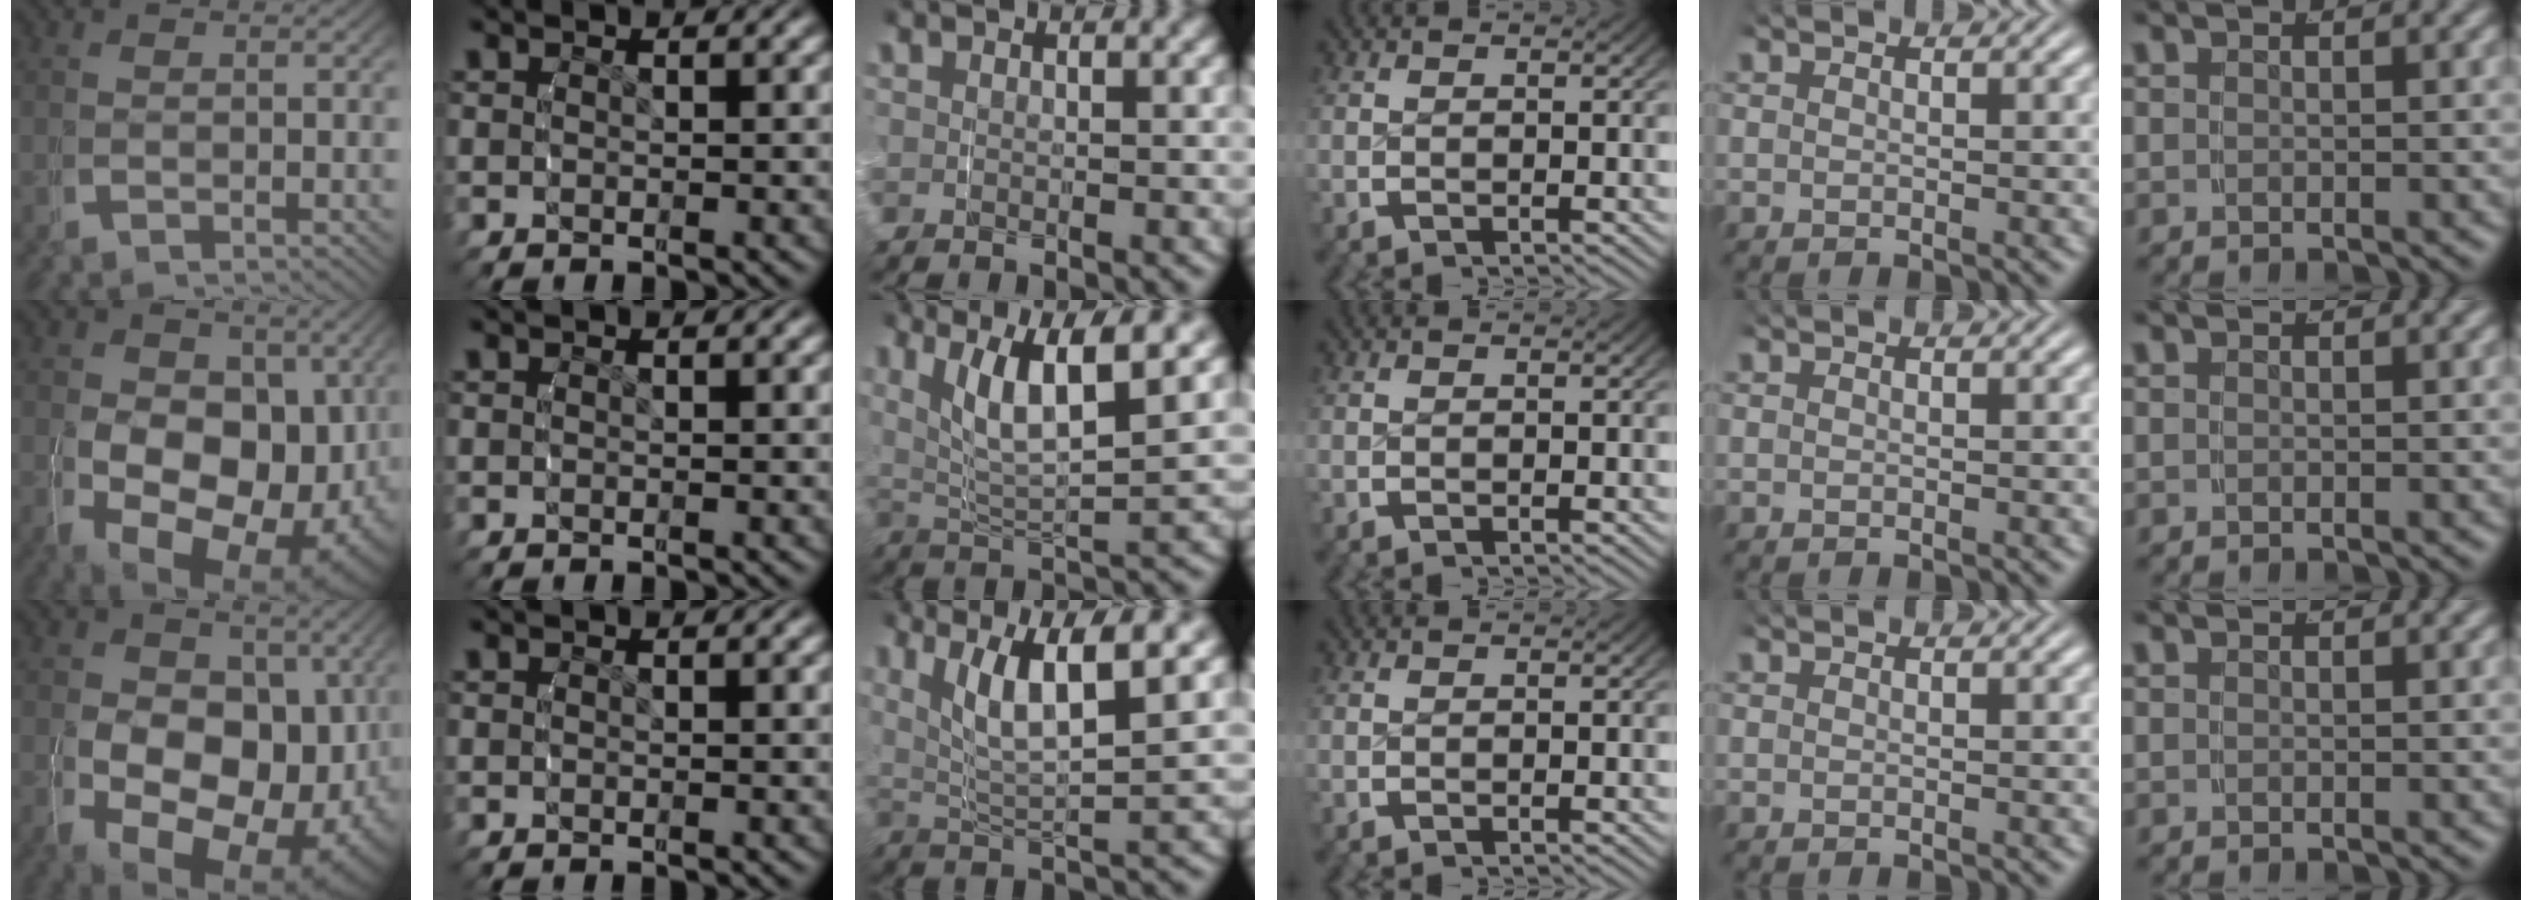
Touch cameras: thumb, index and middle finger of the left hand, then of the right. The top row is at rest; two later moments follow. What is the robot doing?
{"motion": "grasp_and_lifting", "object": "water bottle"}